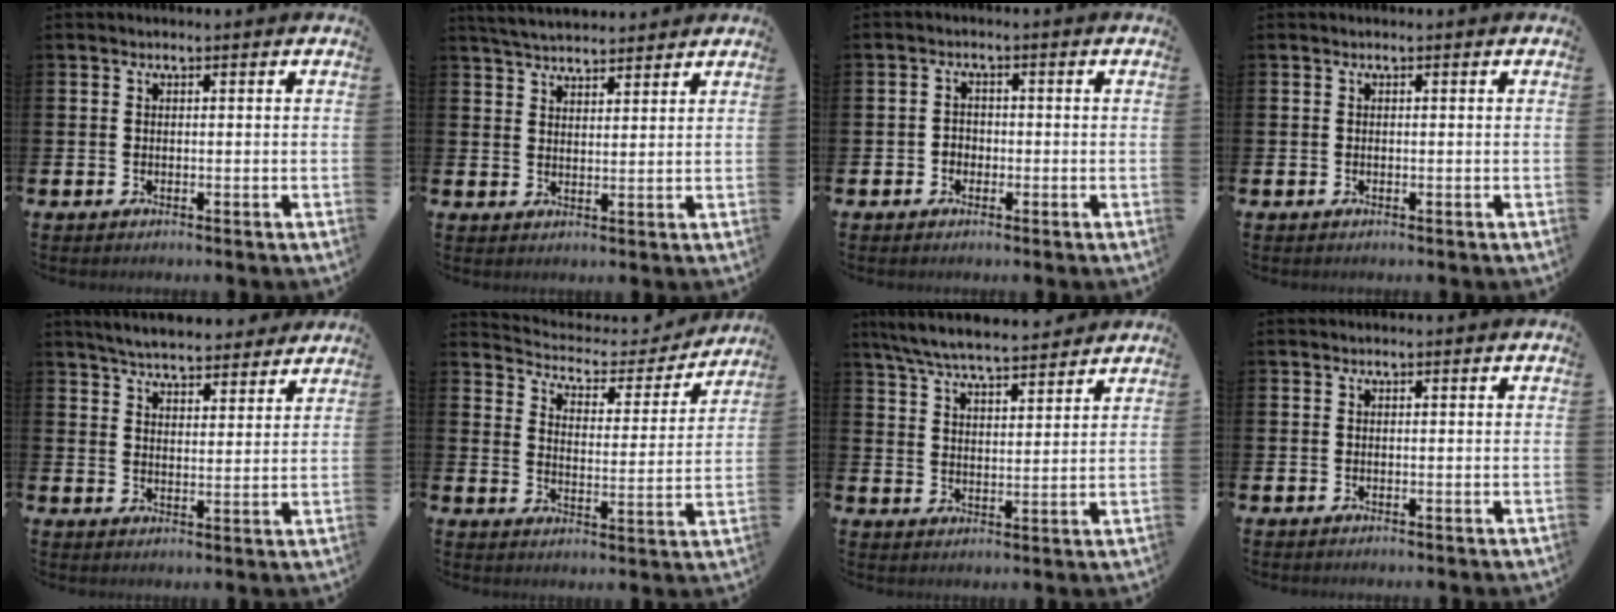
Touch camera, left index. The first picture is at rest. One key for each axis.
{"total": 4.2, "fx": 4.1, "fy": 0.6, "fz": 0.4, "tx": -0.028, "ty": -0.014, "tz": 0.077}
{"total": 1.8, "fx": -0.8, "fy": 1.5, "fz": 0.4, "tx": -0.010, "ty": 0.005, "tz": -0.018}
{"total": 0.0}
{"total": 5.8, "fx": 5.6, "fy": 0.8, "fz": 0.9, "tx": -0.036, "ty": -0.028, "tz": 0.101}
{"total": 4.5, "fx": 4.0, "fy": 2.0, "fz": 0.8, "tx": -0.041, "ty": -0.035, "tz": 0.058}
{"total": 6.8, "fx": 6.5, "fy": 0.7, "fz": 1.9, "tx": -0.065, "ty": -0.032, "tz": 0.117}
{"total": 0.0}